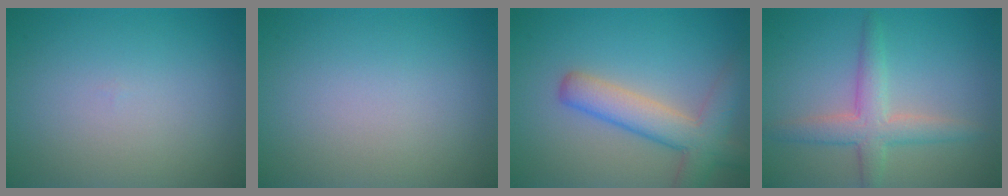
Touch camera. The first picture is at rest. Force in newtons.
{"total": 0.0}
{"total": 5.4, "press": 5.3, "slide": 0.4}
{"total": 3.7, "press": 3.7, "slide": 0.2}